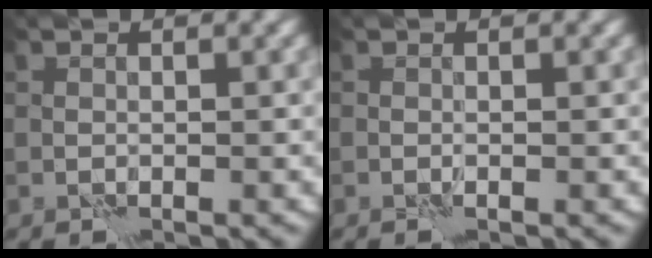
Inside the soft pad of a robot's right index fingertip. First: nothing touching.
{"total": 0.0}